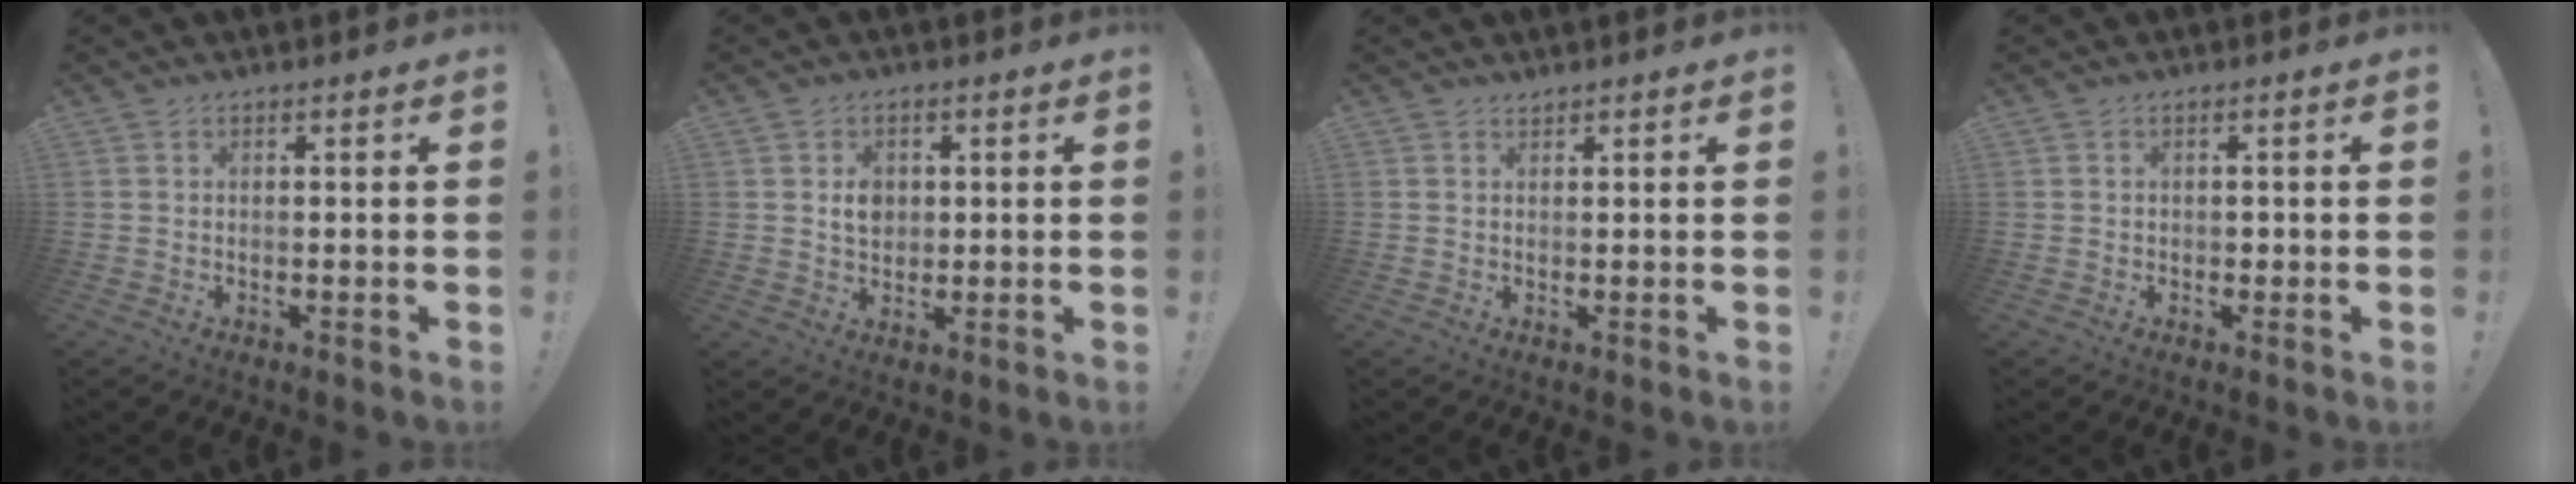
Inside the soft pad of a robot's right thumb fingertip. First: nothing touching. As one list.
[{"total": 4.6, "force": [0.7, 3.8, 2.5], "torque": [-0.028, -0.001, 0.009]}, {"total": 0.9, "force": [0.9, 0.2, 0.1], "torque": [-0.002, -0.002, 0.018]}, {"total": 0.9, "force": [-0.3, 0.7, 0.3], "torque": [-0.004, 0.004, -0.006]}]